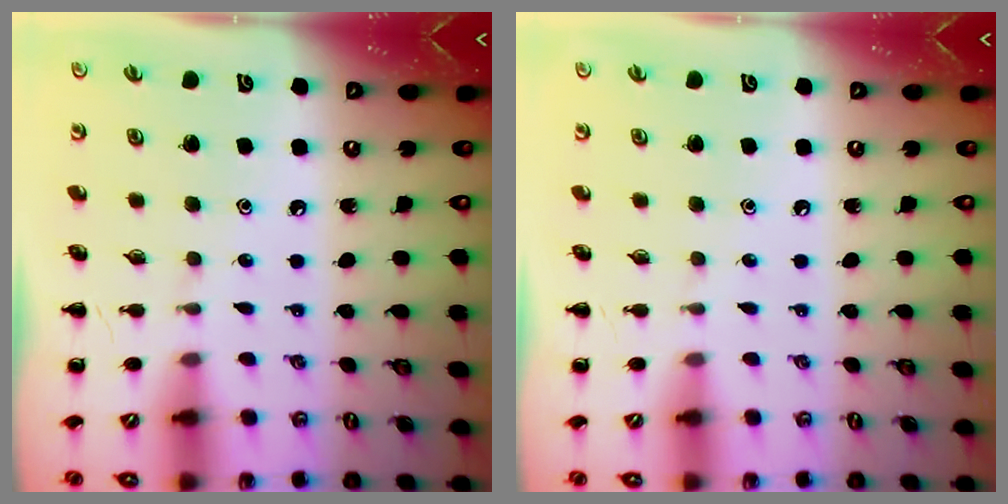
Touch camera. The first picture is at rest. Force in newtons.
{"total": 0.0}